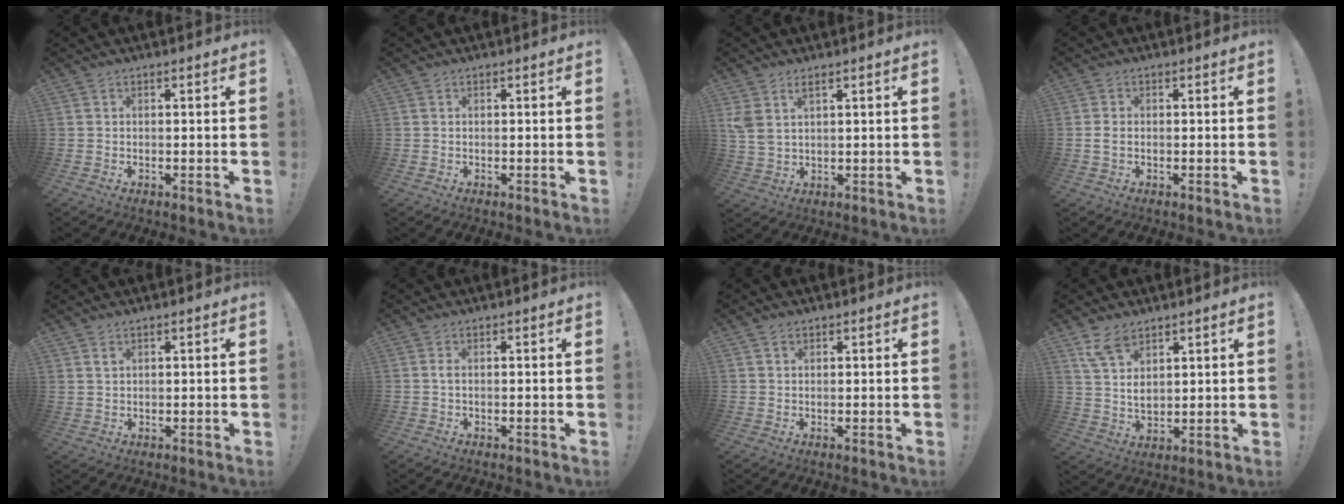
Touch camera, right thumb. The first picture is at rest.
{"total": 0.0}
{"total": 5.1, "force": [3.0, 2.6, 3.2], "torque": [-0.057, -0.013, 0.059]}
{"total": 2.2, "force": [0.1, 1.5, 1.6], "torque": [-0.022, 0.004, 0.002]}
{"total": 1.7, "force": [1.1, 1.0, 1.0], "torque": [-0.013, -0.004, 0.019]}
{"total": 0.9, "force": [-0.1, 0.2, 0.9], "torque": [-0.023, 0.004, -0.002]}
{"total": 1.2, "force": [0.8, 0.8, 0.3], "torque": [-0.004, 0.000, 0.015]}
{"total": 8.6, "force": [6.0, 4.6, 4.2], "torque": [-0.081, -0.029, 0.117]}